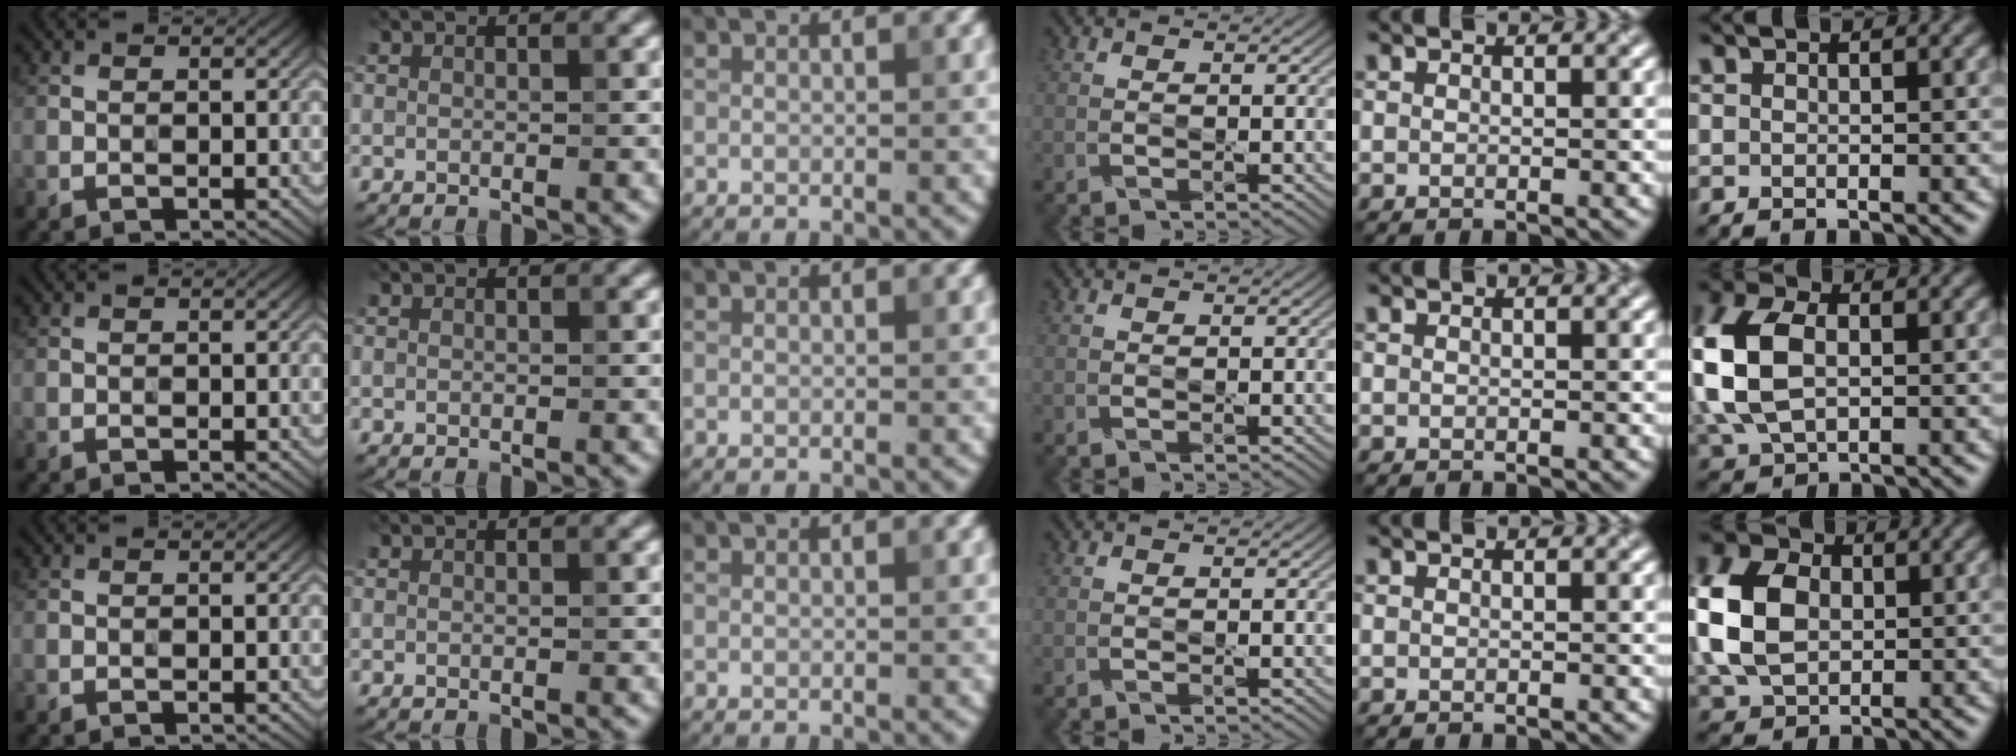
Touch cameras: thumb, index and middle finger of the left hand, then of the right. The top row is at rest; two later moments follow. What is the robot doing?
{"motion": "press", "object": "button"}